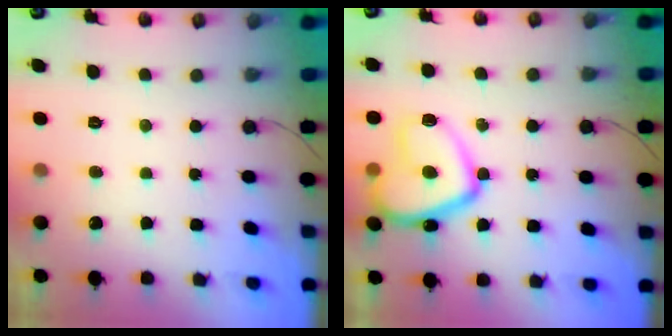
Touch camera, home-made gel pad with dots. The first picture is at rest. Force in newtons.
{"total": 15.5, "press": 15.4, "slide": 1.5}